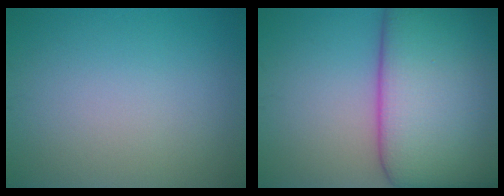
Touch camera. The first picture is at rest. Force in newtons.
{"total": 16.8, "press": 16.8, "slide": 0.9}